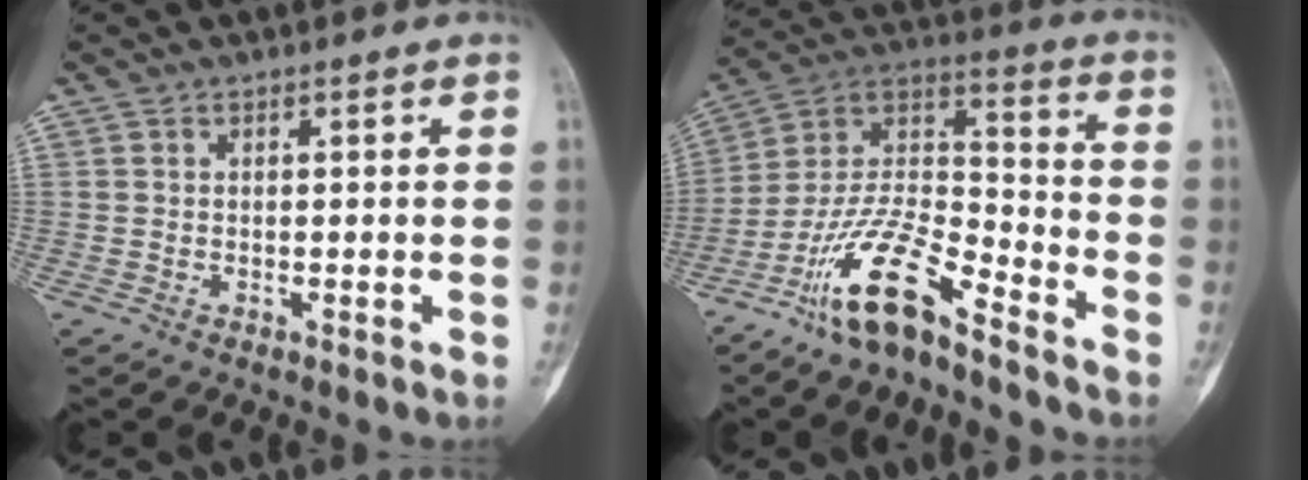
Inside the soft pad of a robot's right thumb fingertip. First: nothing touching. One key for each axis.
{"total": 15.5, "fx": -10.9, "fy": 4.5, "fz": 10.1, "tx": -0.194, "ty": 0.081, "tz": -0.208}